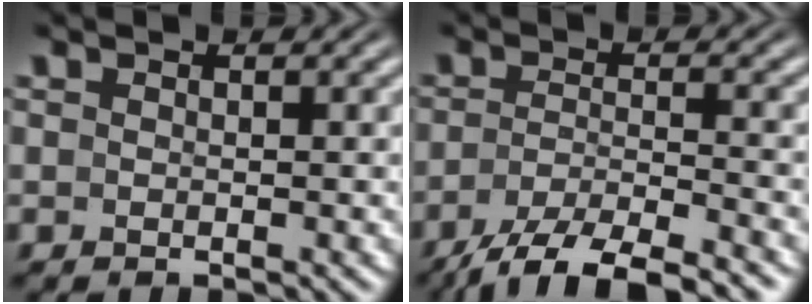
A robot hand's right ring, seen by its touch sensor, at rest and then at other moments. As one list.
[{"total": 7.7, "force": [-5.9, 2.5, 4.4], "torque": [-0.071, -0.025, -0.077]}]